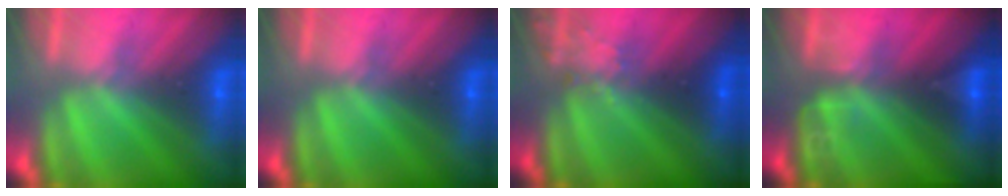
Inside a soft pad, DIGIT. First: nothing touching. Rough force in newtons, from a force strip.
{"total": 0.0}
{"total": 2.4}
{"total": 2.8}